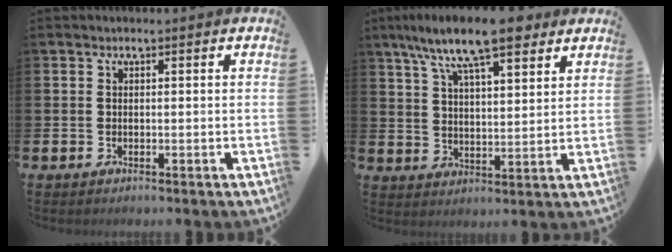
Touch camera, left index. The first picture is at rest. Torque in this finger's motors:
{"motor_torque": [1.17, -0.97, 1.05, 0.21]}